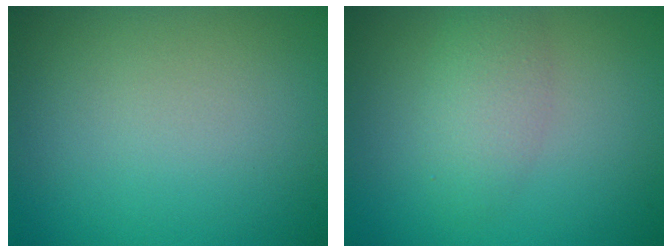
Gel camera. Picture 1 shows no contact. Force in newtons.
{"total": 2.7, "press": 2.7, "slide": 0.2}